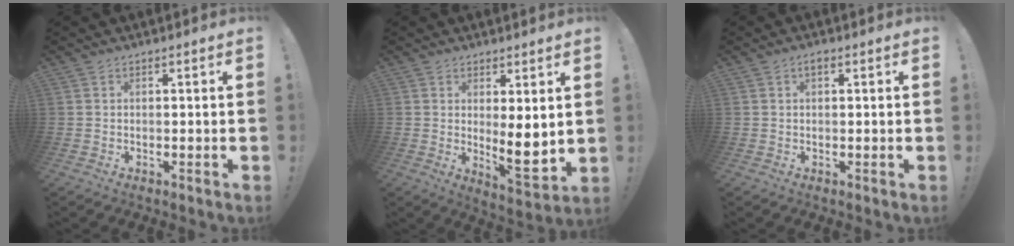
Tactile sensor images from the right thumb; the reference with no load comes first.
{"total": 7.7, "force": [1.3, 2.2, 7.2], "torque": [-0.081, -0.037, 0.027]}
{"total": 1.3, "force": [0.6, 0.5, 1.0], "torque": [-0.028, 0.006, 0.011]}